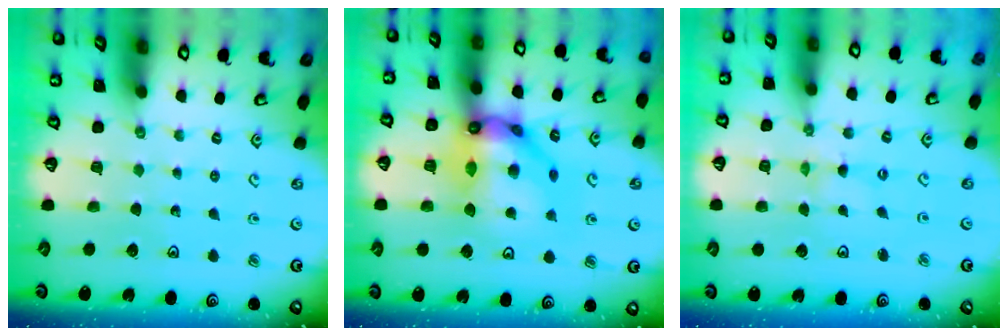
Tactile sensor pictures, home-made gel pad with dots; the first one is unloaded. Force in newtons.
{"total": 14.9, "press": 14.8, "slide": 1.3}
{"total": 1.3, "press": 1.3, "slide": 0.2}